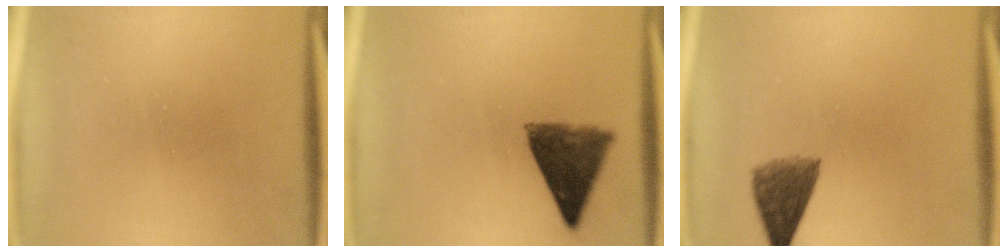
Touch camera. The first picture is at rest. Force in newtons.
{"total": 7.2}
{"total": 5.5}